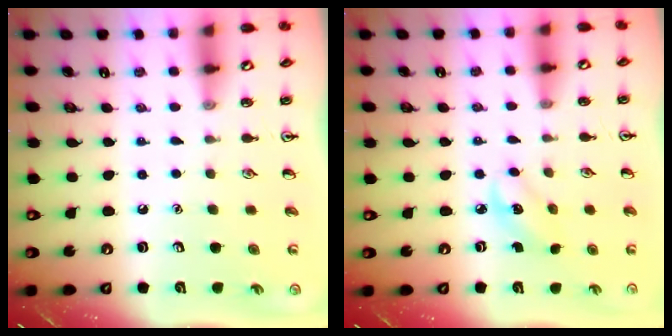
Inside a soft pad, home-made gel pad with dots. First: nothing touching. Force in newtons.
{"total": 2.9, "press": 2.8, "slide": 0.7}